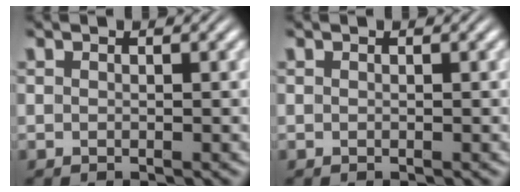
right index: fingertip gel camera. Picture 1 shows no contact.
{"total": 0.0}